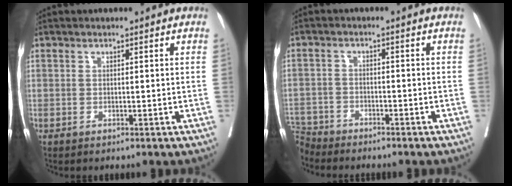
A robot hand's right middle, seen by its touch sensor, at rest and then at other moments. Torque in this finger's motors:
{"motor_torque": [0.95, -1.19, 0.64, -0.03]}